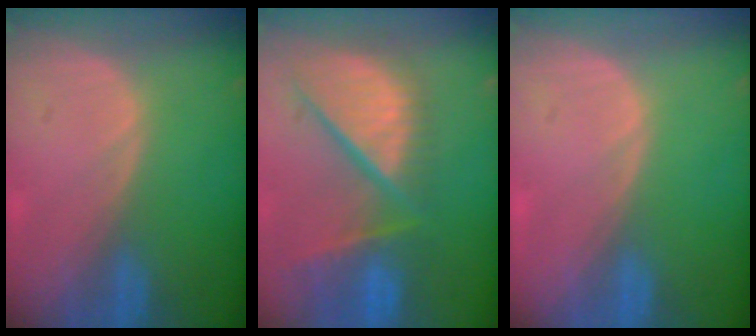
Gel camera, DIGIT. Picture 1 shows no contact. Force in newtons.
{"total": 12.6, "press": 10.3, "slide": 7.2}
{"total": 0.0}